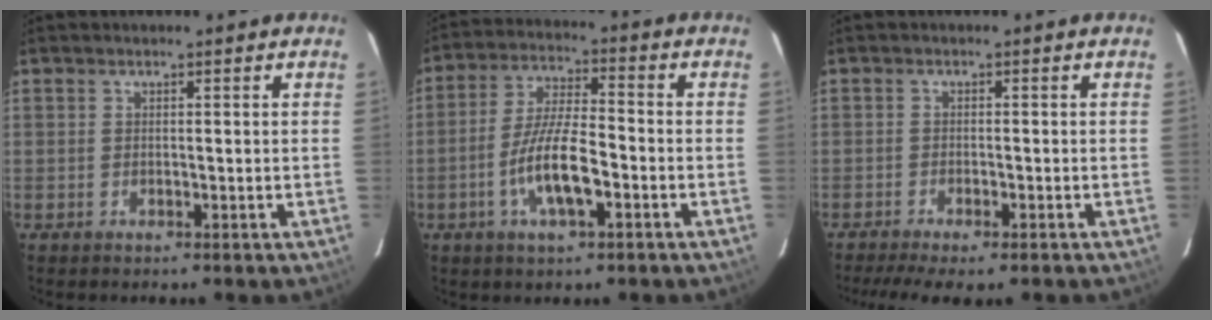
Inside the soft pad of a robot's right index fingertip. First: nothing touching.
{"total": 10.2, "force": [-3.8, 2.7, 9.1], "torque": [-0.183, -0.001, -0.068]}
{"total": 7.1, "force": [-5.6, 1.3, 4.2], "torque": [-0.100, -0.026, -0.089]}